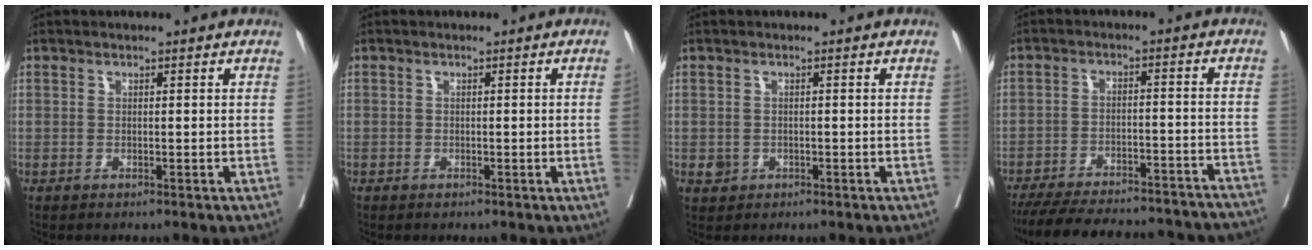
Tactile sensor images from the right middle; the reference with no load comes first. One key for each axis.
{"total": 0.8, "fx": -0.2, "fy": -0.2, "fz": 0.8, "tx": -0.014, "ty": -0.001, "tz": -0.003}
{"total": 1.5, "fx": -0.4, "fy": 1.4, "fz": 0.4, "tx": -0.005, "ty": 0.004, "tz": -0.002}
{"total": 27.7, "fx": -24.9, "fy": 5.7, "fz": 10.8, "tx": -0.168, "ty": -0.025, "tz": -0.325}